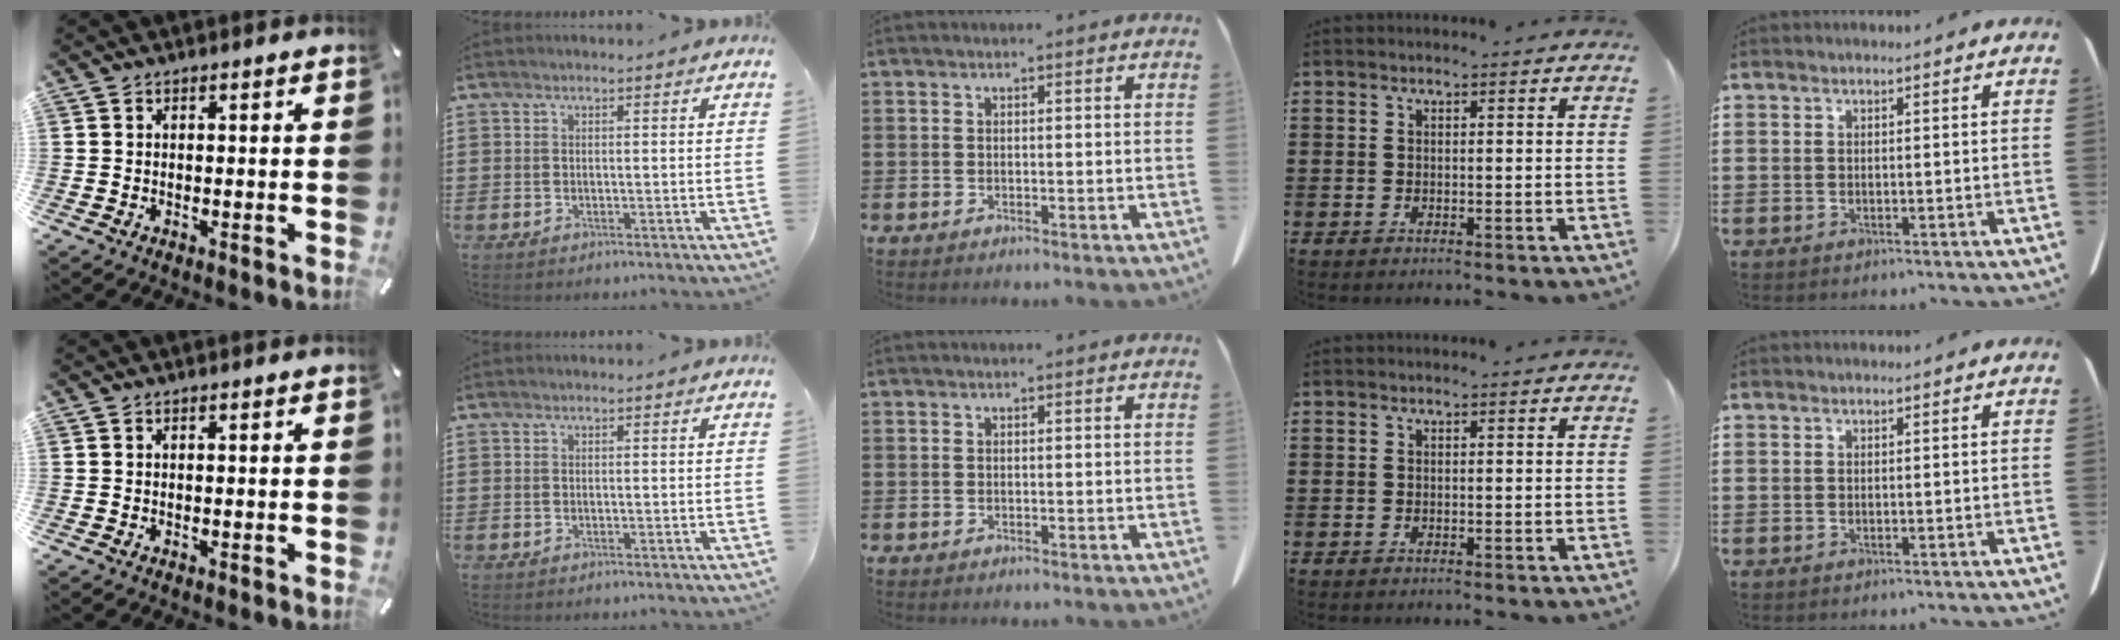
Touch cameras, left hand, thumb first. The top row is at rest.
{}